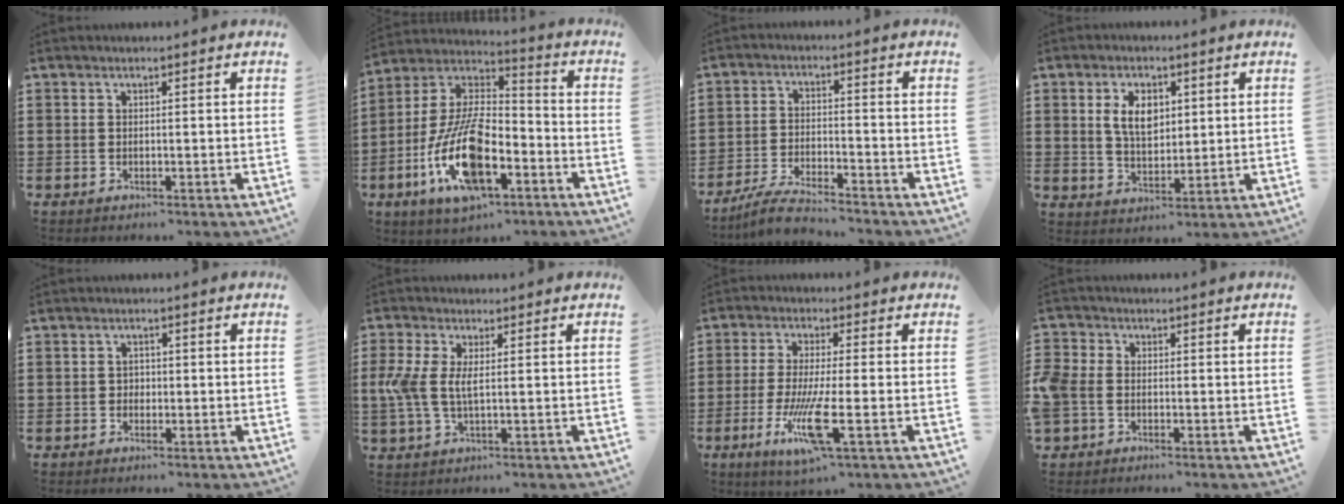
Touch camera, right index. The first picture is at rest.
{"total": 16.3, "force": [-7.2, 6.7, 13.0], "torque": [-0.283, 0.004, -0.133]}
{"total": 5.2, "force": [-4.9, 0.3, 1.8], "torque": [-0.044, -0.004, -0.097]}
{"total": 5.7, "force": [1.6, 3.5, 4.3], "torque": [-0.086, 0.010, 0.025]}
{"total": 1.2, "force": [-0.3, 1.0, 0.5], "torque": [-0.012, 0.003, -0.006]}
{"total": 5.0, "force": [0.3, 2.2, 4.4], "torque": [-0.117, -0.004, -0.004]}
{"total": 9.9, "force": [-3.2, 1.2, 9.3], "torque": [-0.198, -0.026, -0.061]}
{"total": 3.0, "force": [-1.1, 2.3, 1.6], "torque": [-0.055, 0.000, -0.028]}